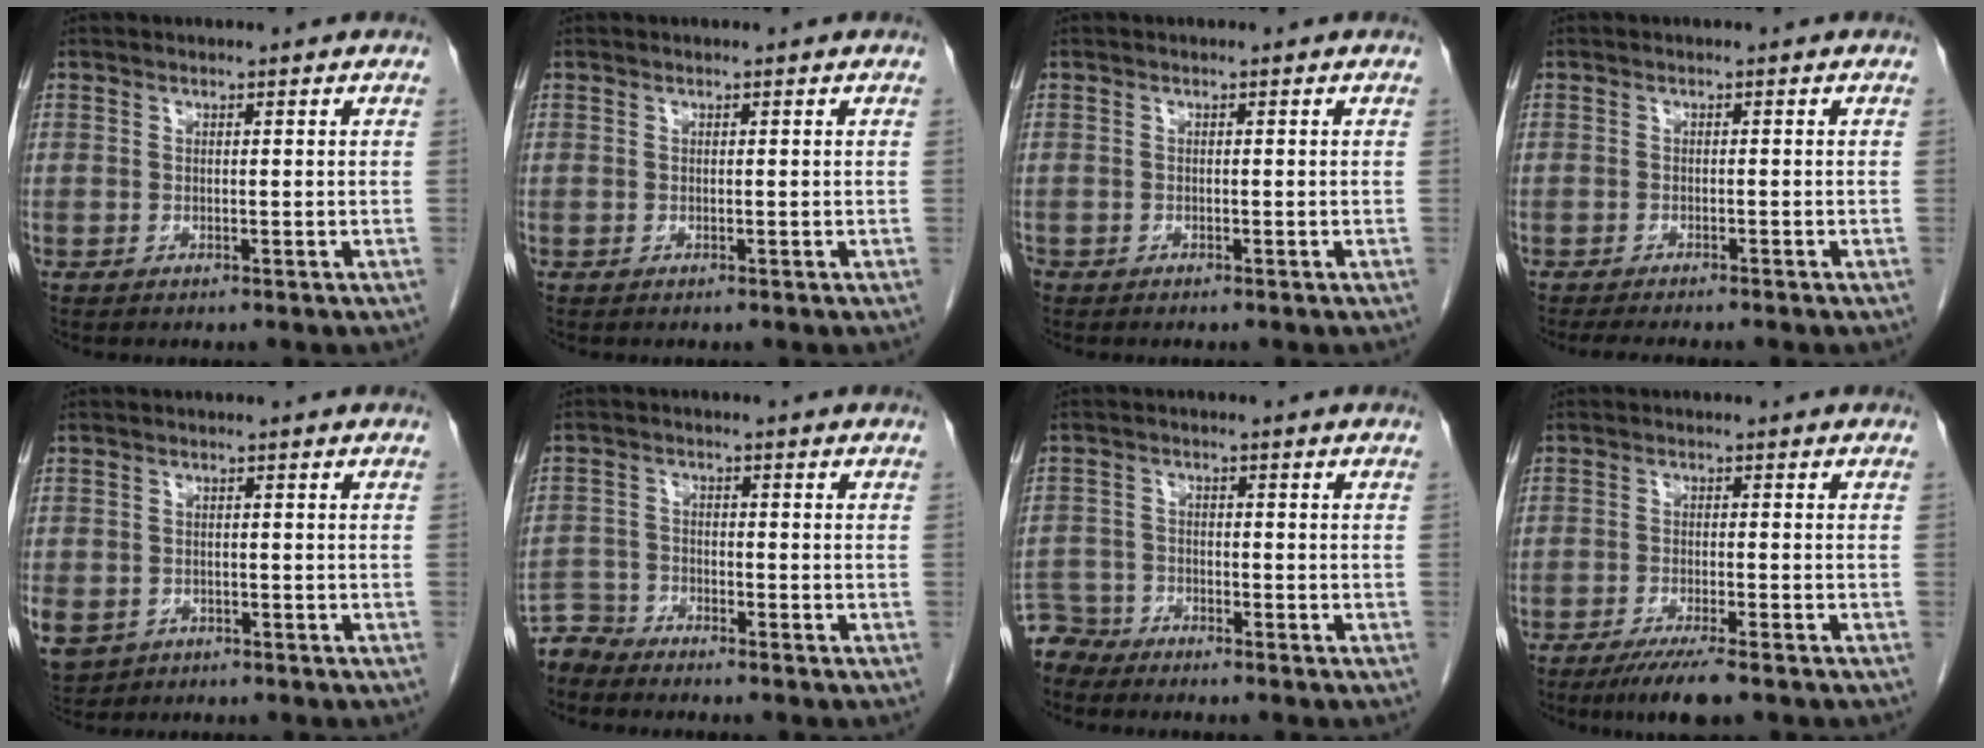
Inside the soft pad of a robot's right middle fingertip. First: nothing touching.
{"total": 0.0}
{"total": 0.7, "force": [-0.5, 0.5, 0.1], "torque": [-0.010, 0.001, -0.012]}
{"total": 5.6, "force": [-4.7, 0.7, 2.9], "torque": [-0.033, -0.009, -0.065]}
{"total": 11.2, "force": [-4.7, 9.3, 4.1], "torque": [-0.134, -0.006, -0.063]}
{"total": 3.8, "force": [-3.7, 0.4, -0.8], "torque": [0.018, -0.009, -0.074]}
{"total": 4.3, "force": [-4.0, 1.0, -1.0], "torque": [0.019, -0.006, -0.080]}
{"total": 6.0, "force": [-4.4, 0.2, 4.0], "torque": [-0.065, -0.014, -0.072]}